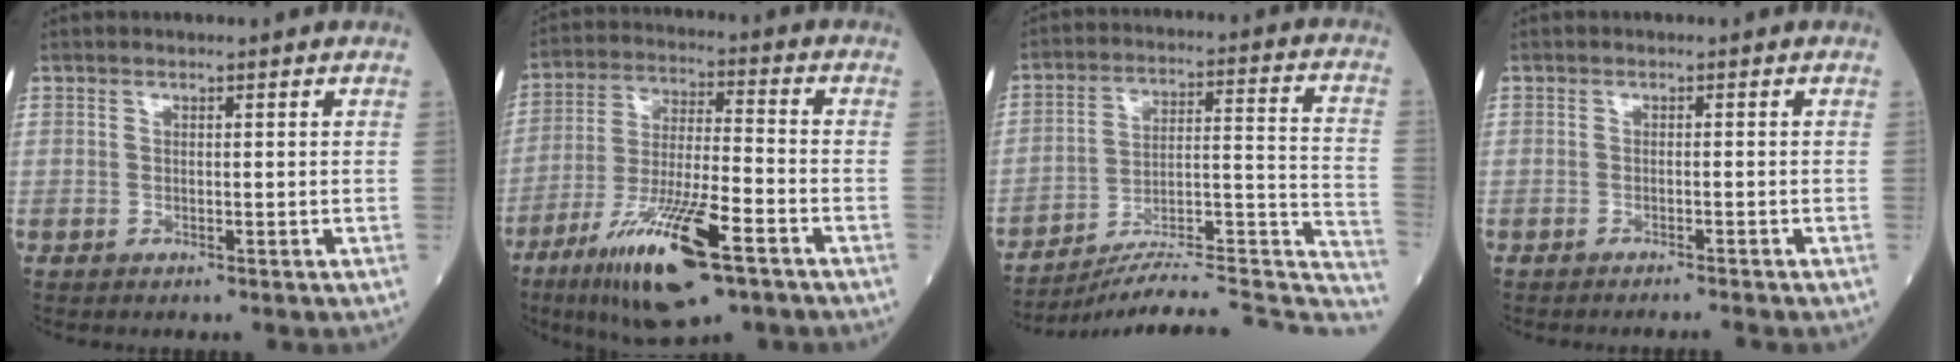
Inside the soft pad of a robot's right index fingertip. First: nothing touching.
{"total": 16.1, "force": [-8.8, 2.8, 13.1], "torque": [-0.258, -0.031, -0.151]}
{"total": 22.8, "force": [-21.2, 1.5, 8.1], "torque": [-0.060, 0.037, -0.298]}
{"total": 2.0, "force": [-1.8, -0.6, 0.5], "torque": [-0.005, -0.001, -0.023]}